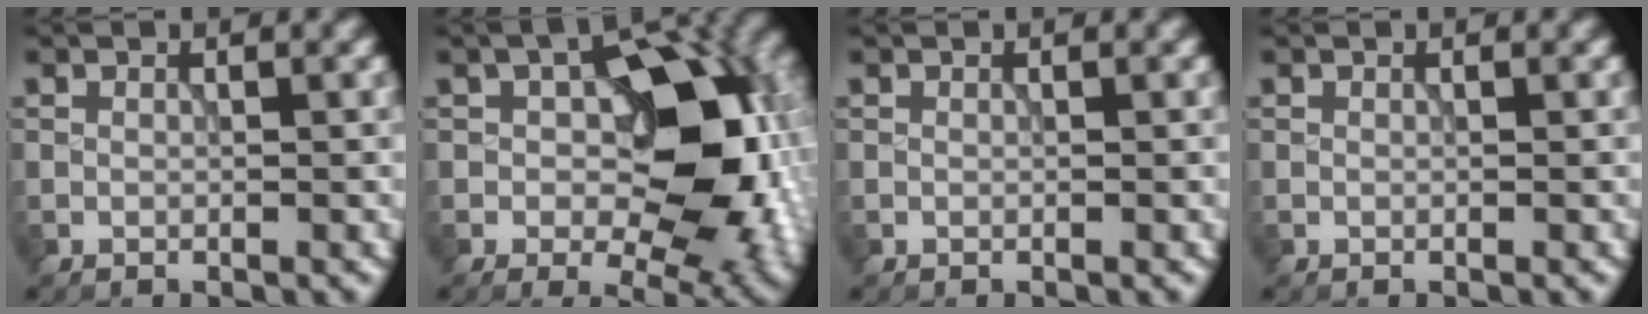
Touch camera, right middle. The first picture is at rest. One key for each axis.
{"total": 14.2, "fx": 0.2, "fy": 8.4, "fz": 11.4, "tx": -0.132, "ty": 0.003, "tz": 0.006}
{"total": 0.0}
{"total": 0.0}